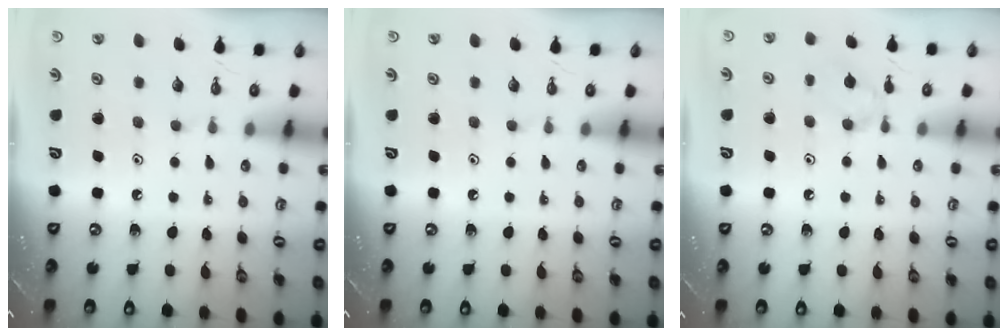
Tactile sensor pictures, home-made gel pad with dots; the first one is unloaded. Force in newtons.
{"total": 0.0}
{"total": 6.2, "press": 6.1, "slide": 0.9}